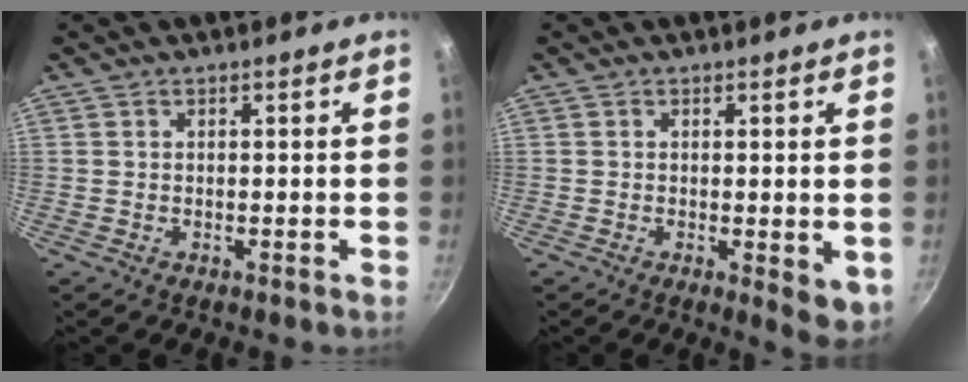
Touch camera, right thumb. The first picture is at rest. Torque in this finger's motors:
{"motor_torque": [-0.11, 0.41, 0.13, -0.13, -0.02]}